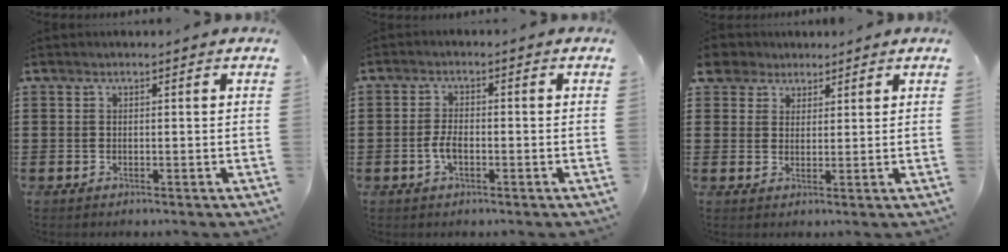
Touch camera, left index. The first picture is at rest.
{"total": 3.1, "force": [-1.1, 1.4, 2.6], "torque": [-0.070, -0.004, -0.026]}
{"total": 3.6, "force": [2.6, 2.5, 0.2], "torque": [-0.022, 0.012, 0.048]}